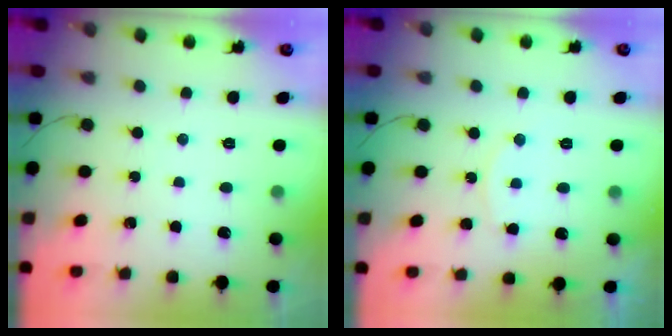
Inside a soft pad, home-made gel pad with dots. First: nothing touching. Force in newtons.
{"total": 6.4, "press": 6.4, "slide": 0.7}